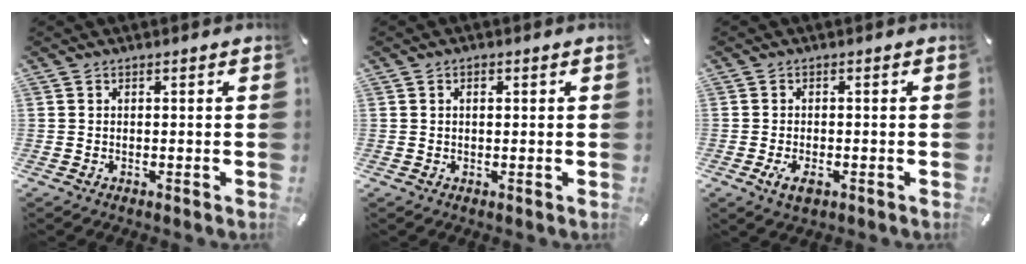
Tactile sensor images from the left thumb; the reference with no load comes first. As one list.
[{"total": 1.2, "force": [0.4, 0.7, 0.9], "torque": [-0.011, 0.002, 0.003]}, {"total": 3.3, "force": [-1.4, 1.7, 2.5], "torque": [-0.061, -0.001, -0.029]}]